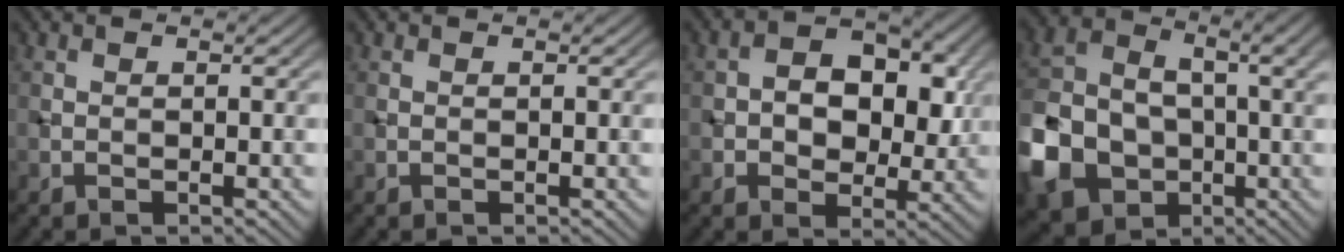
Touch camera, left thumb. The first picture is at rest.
{"total": 0.0}
{"total": 7.9, "force": [0.8, 5.7, 5.3], "torque": [-0.084, 0.003, 0.007]}
{"total": 13.7, "force": [-3.5, 10.1, 8.5], "torque": [-0.217, -0.026, -0.063]}